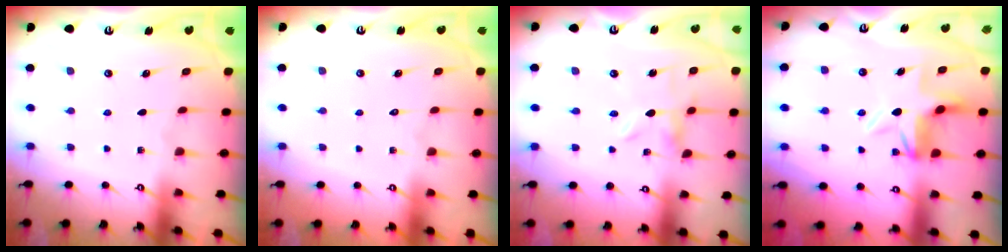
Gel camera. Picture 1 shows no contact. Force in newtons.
{"total": 1.7, "press": 1.7, "slide": 0.1}
{"total": 0.0}
{"total": 7.0, "press": 6.7, "slide": 2.0}